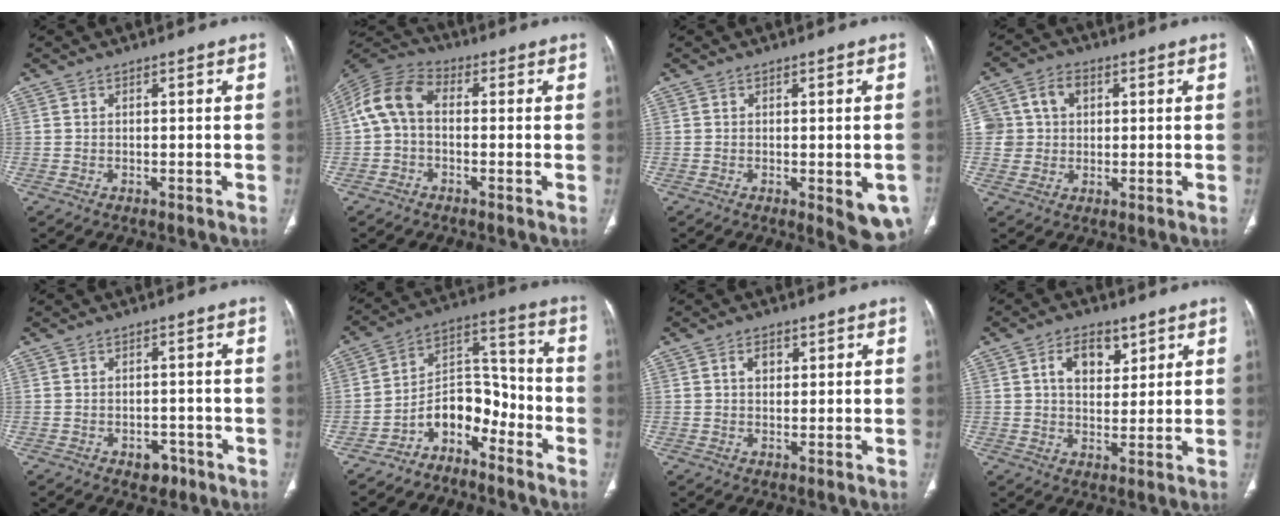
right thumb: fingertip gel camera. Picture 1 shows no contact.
{"total": 9.1, "force": [0.1, 6.1, 6.8], "torque": [-0.129, 0.027, -0.014]}
{"total": 6.6, "force": [-1.9, 2.6, 5.8], "torque": [-0.055, -0.010, -0.019]}
{"total": 7.2, "force": [1.8, 6.2, 3.3], "torque": [-0.039, 0.009, 0.036]}
{"total": 3.2, "force": [-1.7, 2.3, 1.4], "torque": [-0.004, 0.010, -0.017]}
{"total": 9.6, "force": [-6.3, 5.6, 4.5], "torque": [-0.047, 0.095, -0.123]}
{"total": 2.9, "force": [1.1, 2.0, 1.8], "torque": [-0.020, -0.002, 0.018]}
{"total": 7.5, "force": [3.3, 4.7, 4.8], "torque": [-0.053, -0.016, 0.053]}